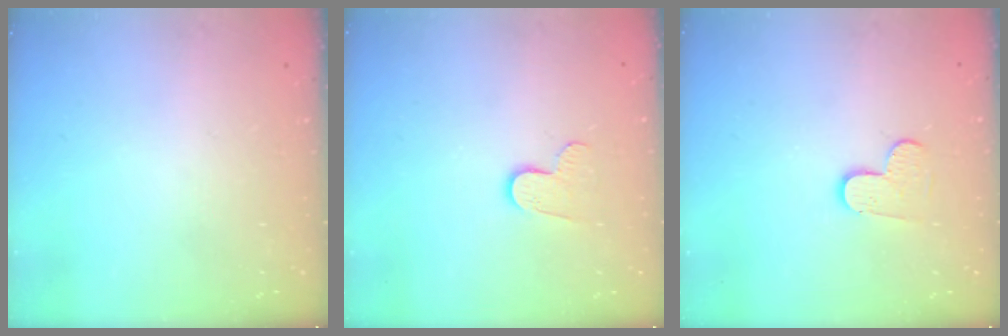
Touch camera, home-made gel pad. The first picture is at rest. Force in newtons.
{"total": 5.9, "press": 5.9, "slide": 0.4}
{"total": 4.2, "press": 4.2, "slide": 0.4}